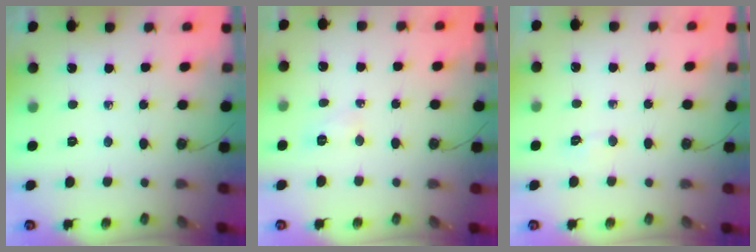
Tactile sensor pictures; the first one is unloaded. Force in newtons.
{"total": 3.5, "press": 3.4, "slide": 0.6}
{"total": 2.8, "press": 2.8, "slide": 0.4}